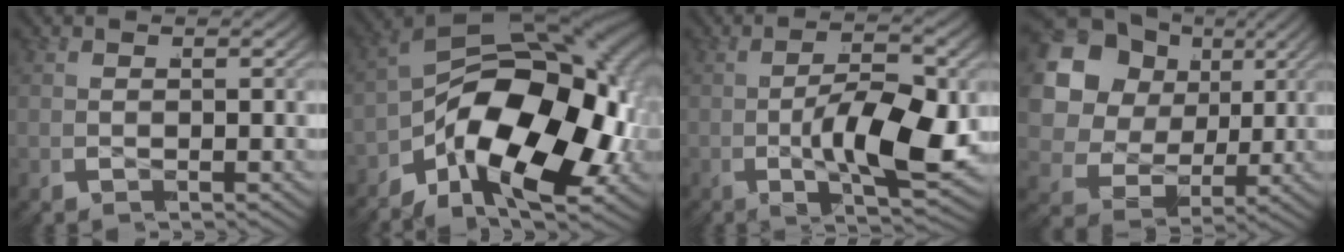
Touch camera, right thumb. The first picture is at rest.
{"total": 21.1, "force": [-3.0, 12.4, 16.8], "torque": [-0.270, -0.038, -0.040]}
{"total": 10.5, "force": [-2.5, 4.4, 9.2], "torque": [-0.175, -0.030, -0.028]}
{"total": 14.3, "force": [2.5, 11.3, 8.5], "torque": [-0.204, -0.001, 0.030]}